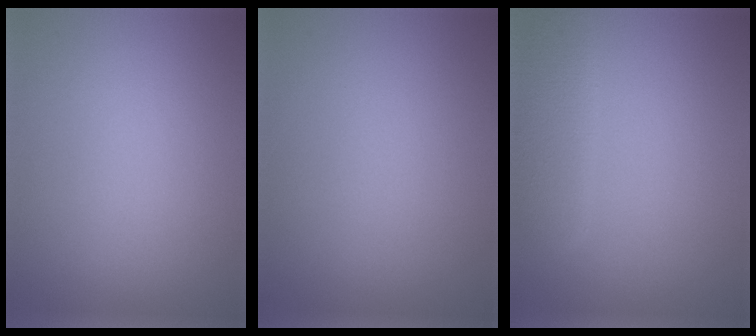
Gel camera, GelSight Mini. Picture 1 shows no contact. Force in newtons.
{"total": 0.0}
{"total": 2.8, "press": 2.8, "slide": 0.1}